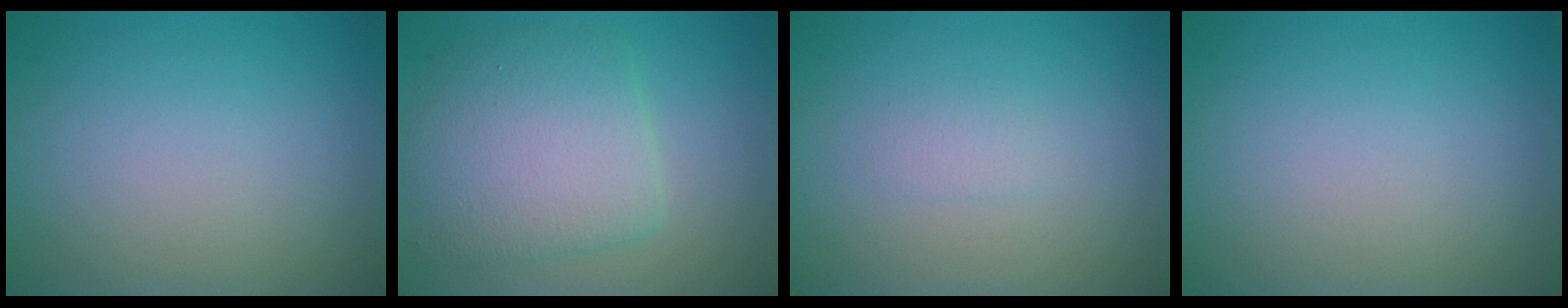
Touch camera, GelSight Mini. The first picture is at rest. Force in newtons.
{"total": 6.1, "press": 6.1, "slide": 0.0}
{"total": 0.9, "press": 0.9, "slide": 0.0}
{"total": 0.0}